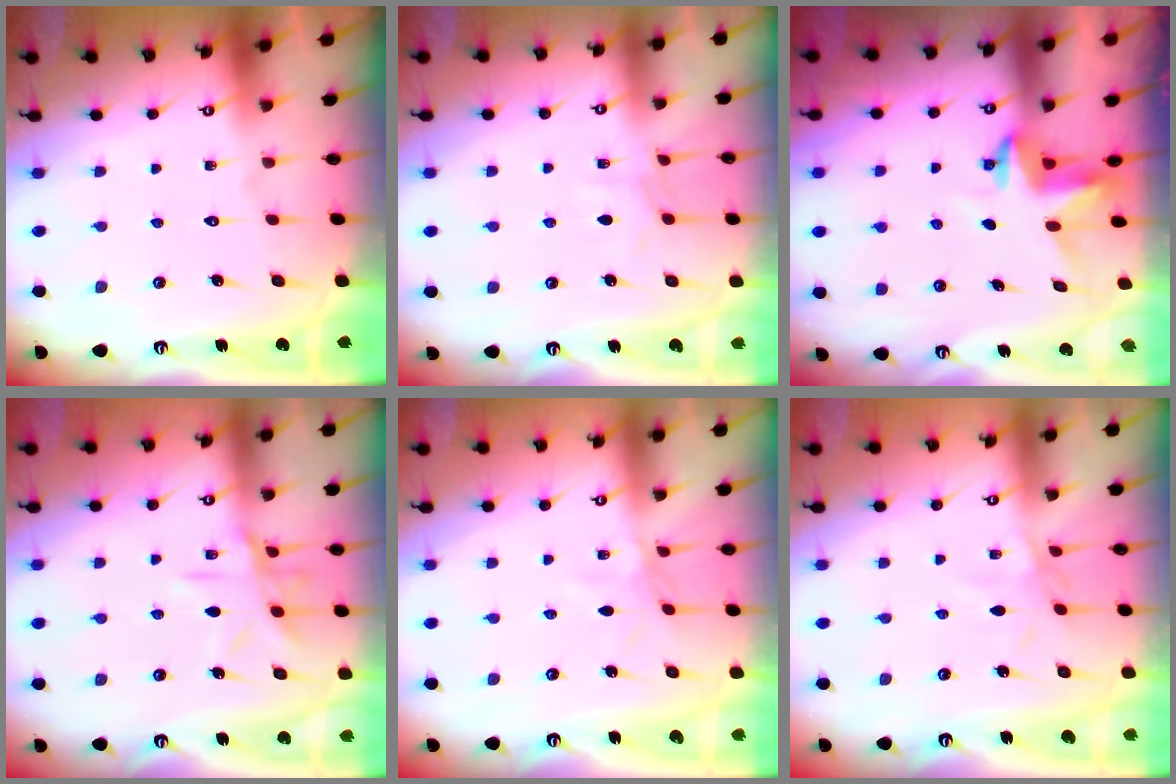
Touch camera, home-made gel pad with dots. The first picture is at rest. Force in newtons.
{"total": 4.9, "press": 4.9, "slide": 0.7}
{"total": 3.8, "press": 3.8, "slide": 0.4}
{"total": 10.8, "press": 10.8, "slide": 0.7}
{"total": 3.0, "press": 2.9, "slide": 0.3}
{"total": 3.1, "press": 3.1, "slide": 0.2}